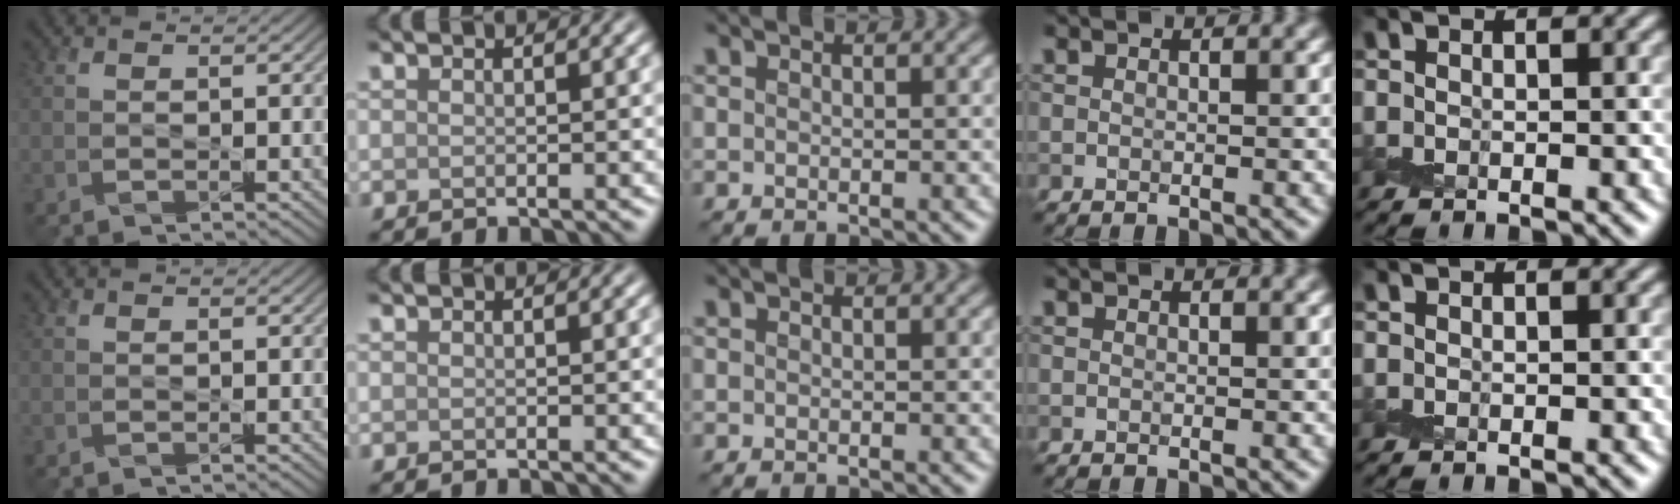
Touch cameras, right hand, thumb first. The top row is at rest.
{}